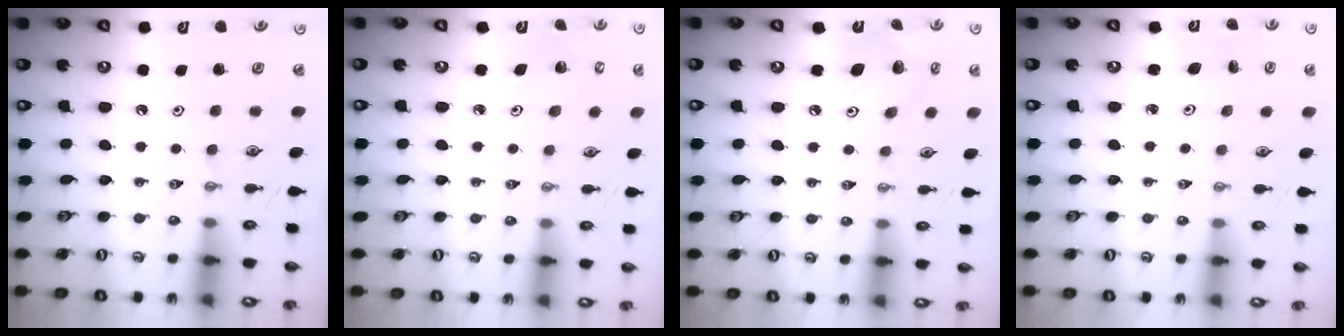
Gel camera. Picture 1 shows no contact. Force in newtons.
{"total": 3.0, "press": 3.0, "slide": 0.1}
{"total": 10.4, "press": 10.2, "slide": 1.8}
{"total": 3.6, "press": 3.5, "slide": 0.4}